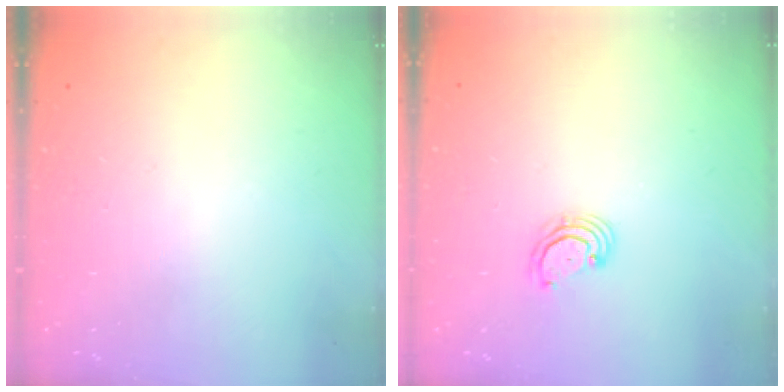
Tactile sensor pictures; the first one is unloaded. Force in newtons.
{"total": 3.2, "press": 3.2, "slide": 0.5}